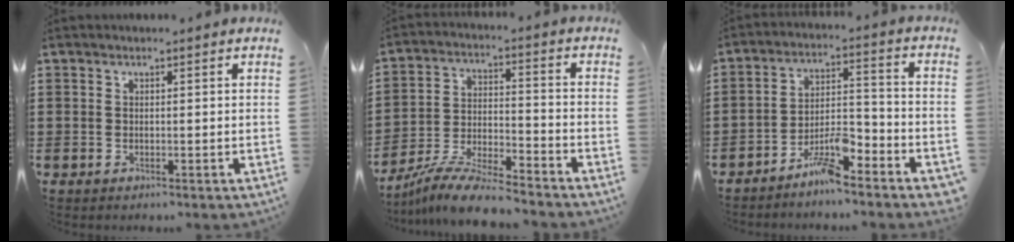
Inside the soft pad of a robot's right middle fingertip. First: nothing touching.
{"total": 9.5, "force": [-8.8, 0.8, 3.4], "torque": [-0.067, 0.013, -0.171]}
{"total": 7.1, "force": [-5.8, 1.3, 3.8], "torque": [-0.081, 0.005, -0.114]}